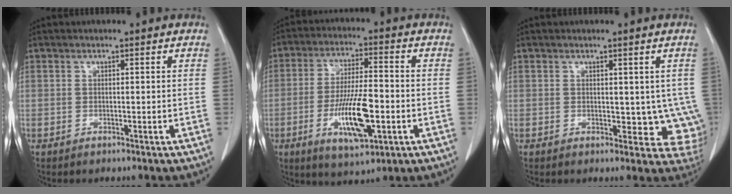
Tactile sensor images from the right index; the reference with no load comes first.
{"total": 11.8, "force": [-3.3, 2.9, 10.9], "torque": [-0.207, -0.008, -0.051]}
{"total": 6.2, "force": [0.8, 4.0, 4.7], "torque": [-0.027, -0.009, 0.015]}